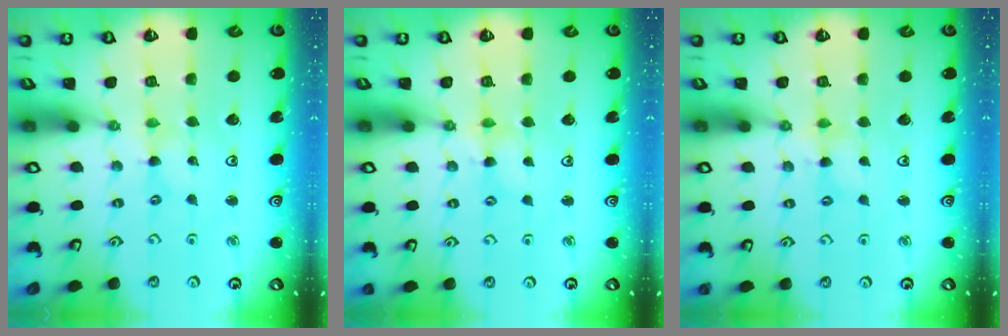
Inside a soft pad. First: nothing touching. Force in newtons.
{"total": 2.9, "press": 2.9, "slide": 0.4}
{"total": 1.6, "press": 1.6, "slide": 0.2}